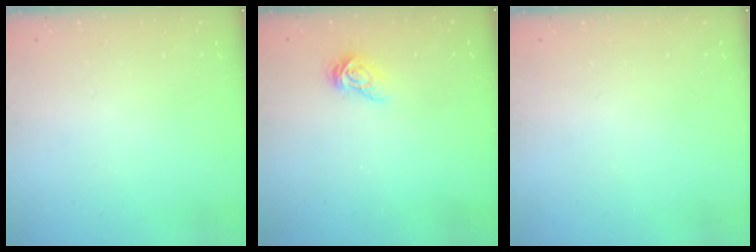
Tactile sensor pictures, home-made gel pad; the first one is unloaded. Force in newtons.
{"total": 6.0, "press": 6.0, "slide": 0.4}
{"total": 0.0}